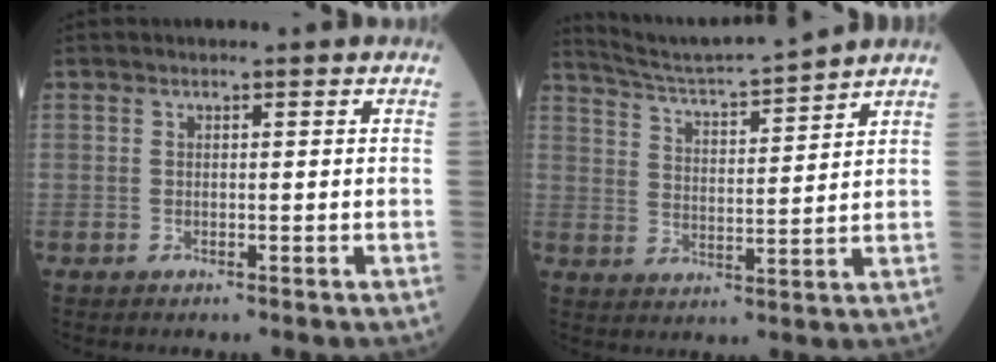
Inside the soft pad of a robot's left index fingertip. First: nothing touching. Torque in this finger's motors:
{"motor_torque": [0.65, -0.73, 0.03, 0.05]}